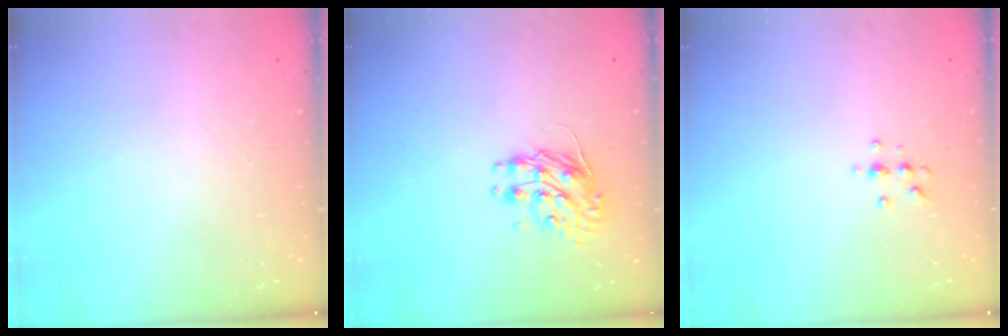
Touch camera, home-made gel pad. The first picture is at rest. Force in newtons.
{"total": 8.9, "press": 8.9, "slide": 0.3}
{"total": 4.0, "press": 3.8, "slide": 1.2}